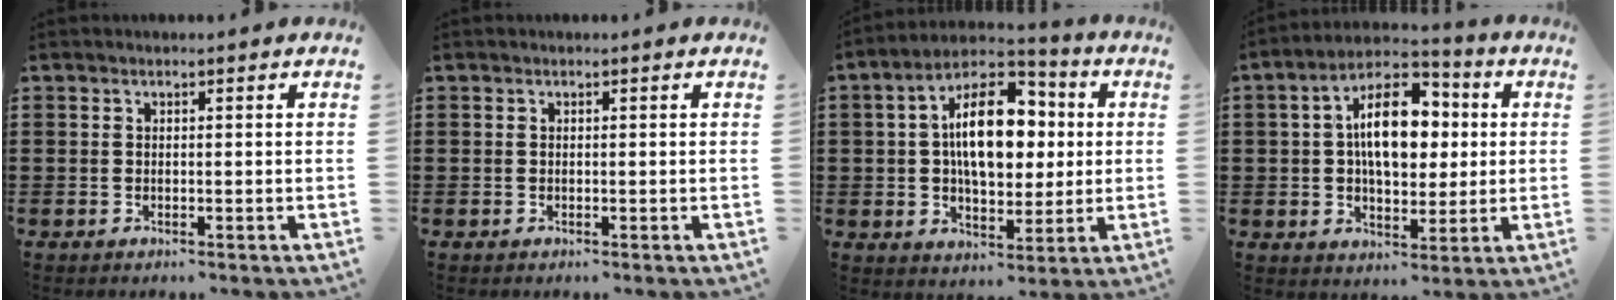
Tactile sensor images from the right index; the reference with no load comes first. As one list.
[{"total": 0.0}, {"total": 14.1, "force": [1.8, 7.8, 11.5], "torque": [-0.197, 0.009, 0.024]}, {"total": 12.6, "force": [1.9, 7.1, 10.3], "torque": [-0.169, 0.008, 0.025]}]